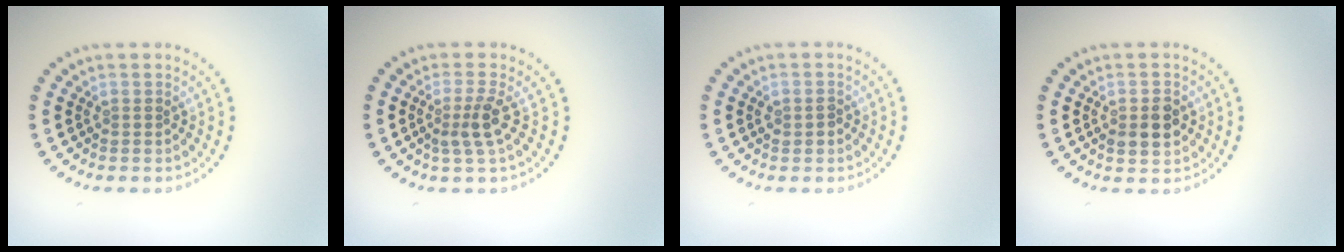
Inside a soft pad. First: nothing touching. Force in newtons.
{"total": 2.3, "press": 1.8, "slide": 1.5}
{"total": 1.2, "press": 1.2, "slide": 0.1}
{"total": 2.5, "press": 2.5, "slide": 0.2}